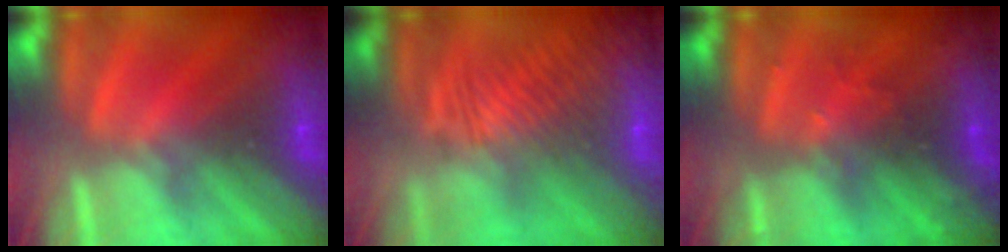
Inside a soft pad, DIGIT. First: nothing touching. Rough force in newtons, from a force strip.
{"total": 7.7}
{"total": 2.9}